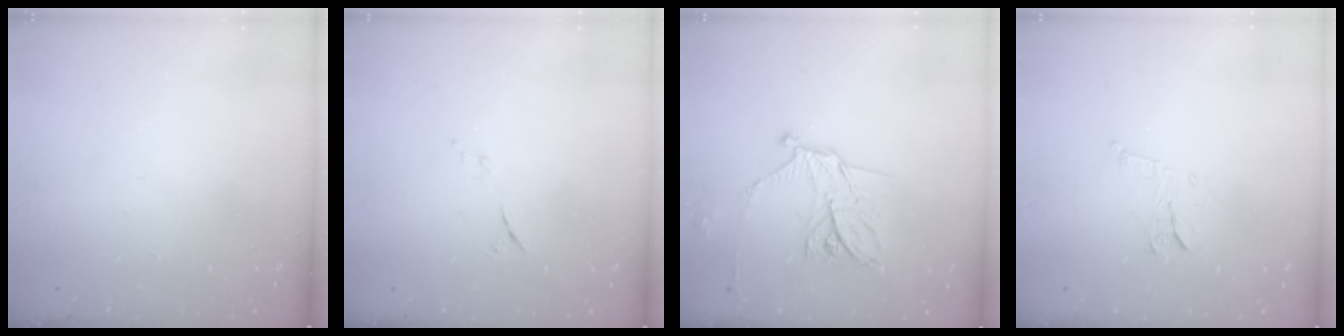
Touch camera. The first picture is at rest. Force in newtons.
{"total": 6.4, "press": 6.3, "slide": 1.3}
{"total": 13.5, "press": 13.5, "slide": 0.1}
{"total": 6.0, "press": 6.0, "slide": 0.5}